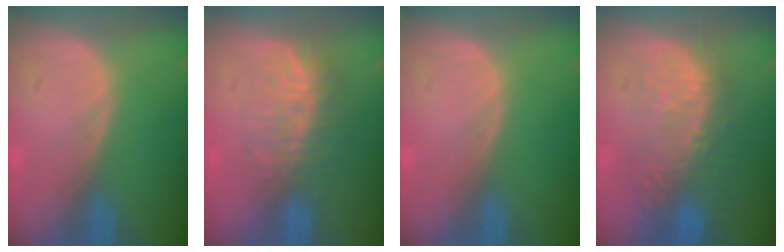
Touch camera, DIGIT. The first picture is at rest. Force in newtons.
{"total": 8.0, "press": 7.4, "slide": 3.0}
{"total": 0.0}
{"total": 11.1, "press": 9.7, "slide": 5.5}